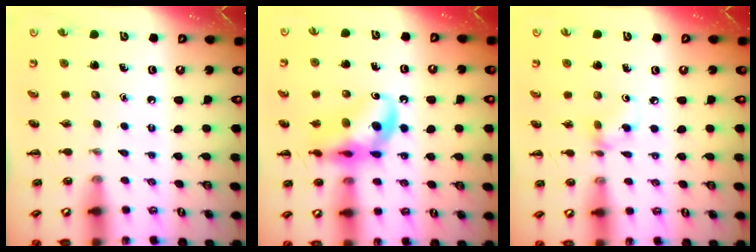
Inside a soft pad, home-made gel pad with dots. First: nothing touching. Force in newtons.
{"total": 13.5, "press": 13.2, "slide": 2.9}
{"total": 5.0, "press": 5.0, "slide": 0.4}